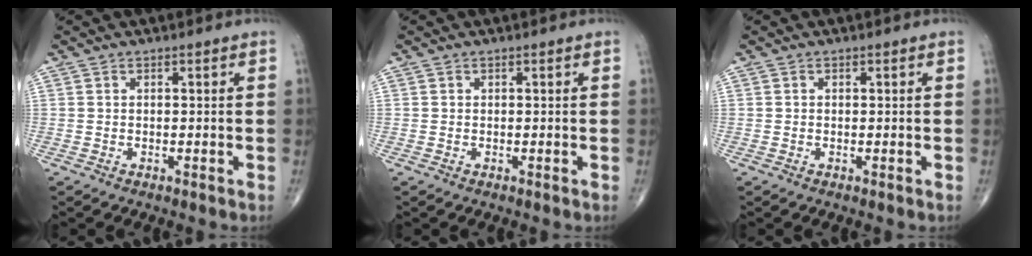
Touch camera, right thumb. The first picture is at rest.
{"total": 0.0}
{"total": 0.0}